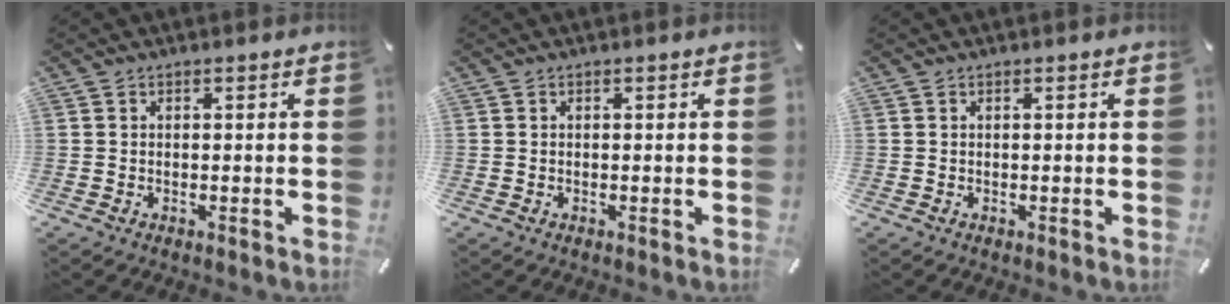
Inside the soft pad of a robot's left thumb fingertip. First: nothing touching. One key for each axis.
{"total": 0.0}
{"total": 0.0}